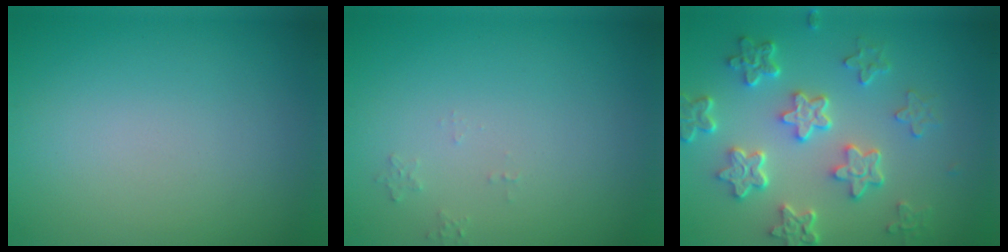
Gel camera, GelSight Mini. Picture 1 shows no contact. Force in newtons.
{"total": 0.8, "press": 0.7, "slide": 0.2}
{"total": 5.8, "press": 4.4, "slide": 3.8}